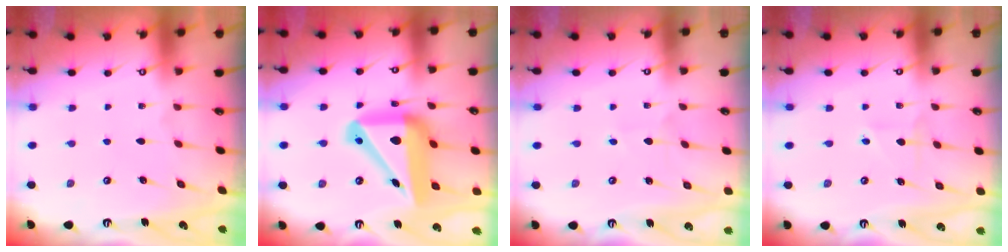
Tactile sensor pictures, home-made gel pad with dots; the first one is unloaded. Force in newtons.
{"total": 20.8, "press": 20.6, "slide": 2.9}
{"total": 2.3, "press": 2.3, "slide": 0.2}
{"total": 2.6, "press": 2.5, "slide": 0.9}